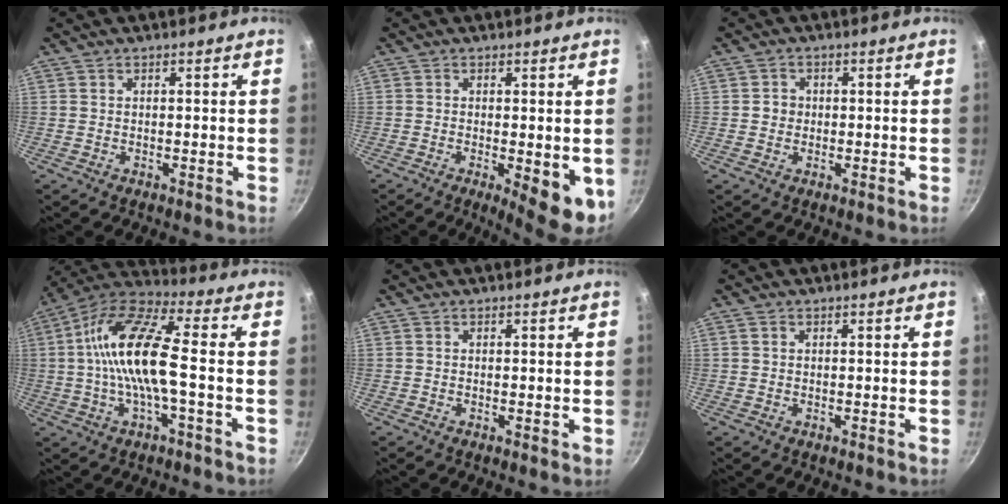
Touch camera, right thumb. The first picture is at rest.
{"total": 8.2, "force": [-1.8, 2.6, 7.6], "torque": [-0.088, -0.008, -0.015]}
{"total": 2.2, "force": [-0.1, 2.1, 0.8], "torque": [0.000, 0.006, -0.005]}
{"total": 15.9, "force": [-0.7, 4.8, 15.1], "torque": [-0.290, 0.034, -0.030]}
{"total": 1.1, "force": [0.2, 0.3, 1.0], "torque": [-0.015, -0.005, 0.001]}
{"total": 0.6, "force": [0.2, 0.5, 0.2], "torque": [-0.004, 0.003, 0.002]}